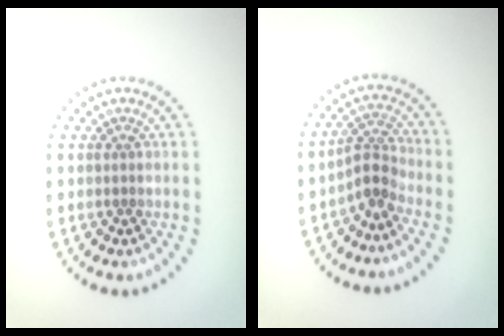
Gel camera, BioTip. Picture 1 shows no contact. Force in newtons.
{"total": 2.5, "press": 1.8, "slide": 1.8}